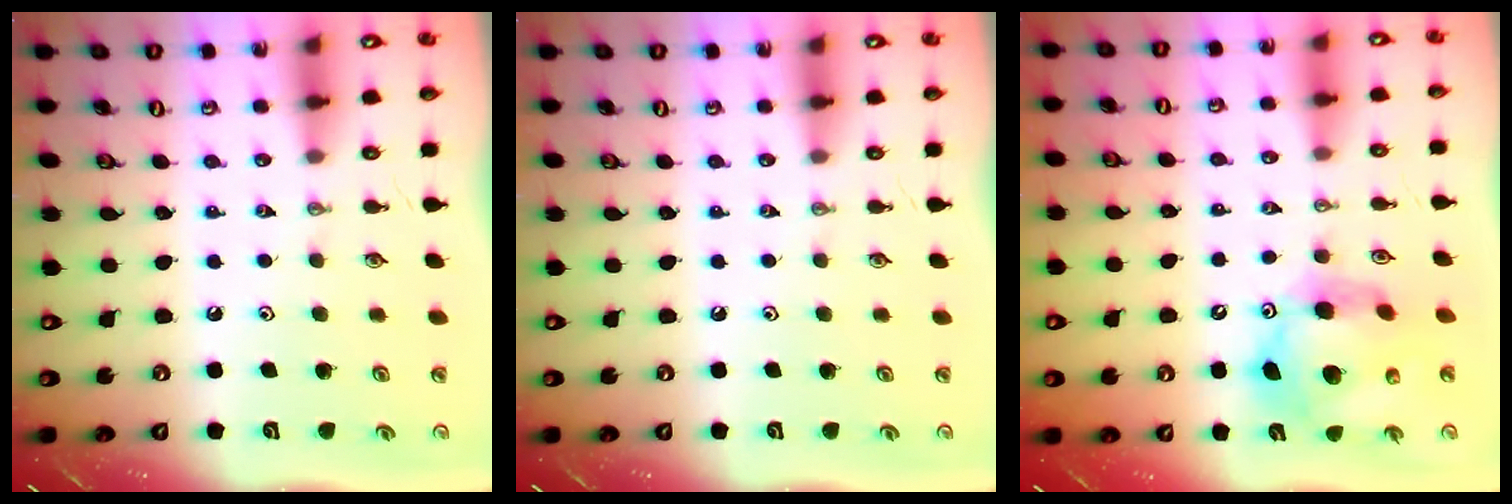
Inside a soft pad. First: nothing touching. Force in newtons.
{"total": 0.0}
{"total": 13.5, "press": 13.4, "slide": 1.5}